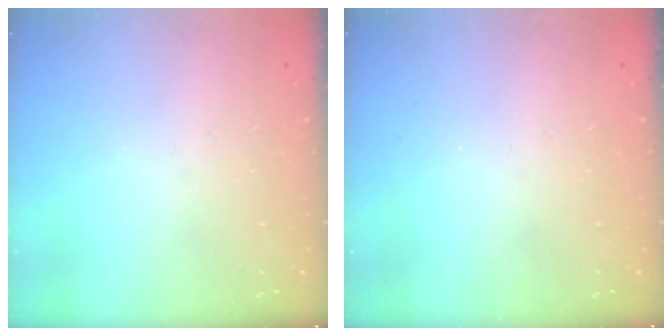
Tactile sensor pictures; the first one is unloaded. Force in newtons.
{"total": 0.0}